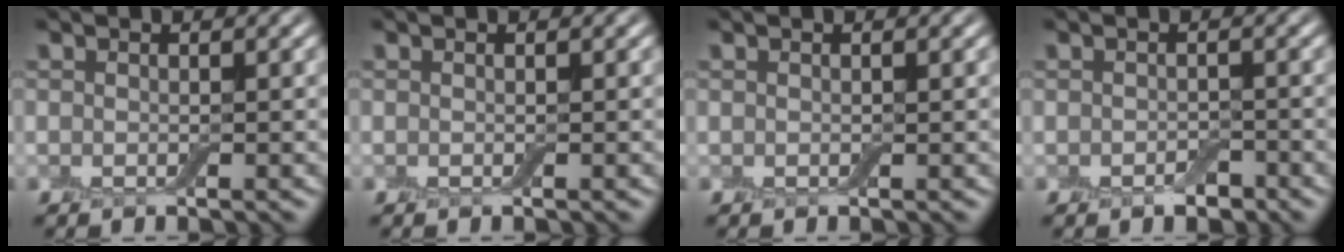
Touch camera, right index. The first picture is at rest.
{"total": 0.0}
{"total": 0.0}
{"total": 1.4, "force": [-0.8, 0.8, 0.8], "torque": [-0.014, -0.003, -0.013]}